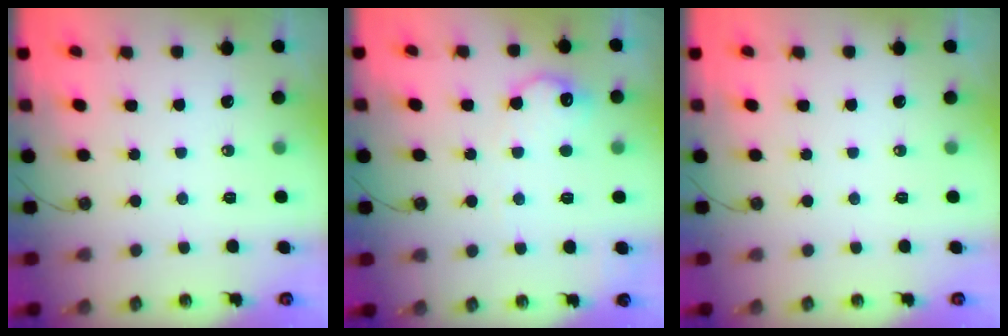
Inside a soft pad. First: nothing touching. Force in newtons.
{"total": 12.4, "press": 12.4, "slide": 0.6}
{"total": 0.0}